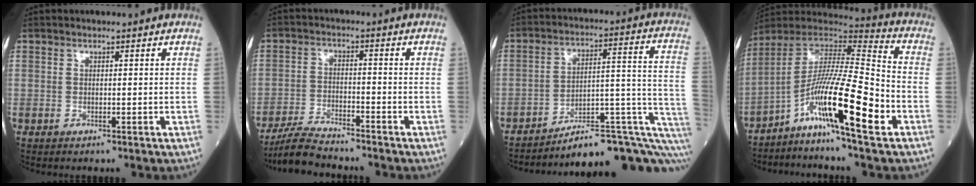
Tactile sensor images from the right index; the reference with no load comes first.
{"total": 7.7, "force": [-7.1, 0.8, 2.8], "torque": [-0.058, -0.019, -0.130]}
{"total": 19.6, "force": [-13.9, 4.0, 13.2], "torque": [-0.115, 0.058, -0.187]}
{"total": 17.8, "force": [-7.4, 1.0, 16.1], "torque": [-0.310, -0.015, -0.139]}